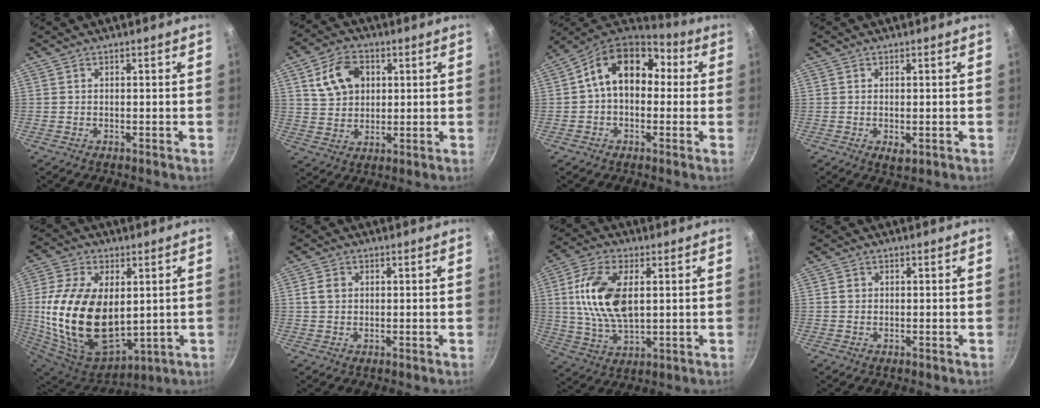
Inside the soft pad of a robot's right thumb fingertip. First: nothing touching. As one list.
[{"total": 10.2, "force": [3.2, 7.6, 6.1], "torque": [-0.091, 0.002, 0.054]}, {"total": 14.6, "force": [2.1, 10.4, 10.0], "torque": [-0.123, 0.036, 0.012]}, {"total": 2.2, "force": [-0.5, 1.2, 1.8], "torque": [-0.032, -0.008, -0.004]}, {"total": 24.6, "force": [1.5, 14.9, 19.5], "torque": [-0.374, -0.018, 0.045]}, {"total": 3.0, "force": [0.5, 2.5, 1.6], "torque": [-0.020, 0.004, 0.007]}, {"total": 14.5, "force": [2.5, 7.7, 12.0], "torque": [-0.226, -0.001, 0.048]}, {"total": 1.3, "force": [0.2, 1.2, 0.5], "torque": [-0.005, 0.005, 0.001]}]